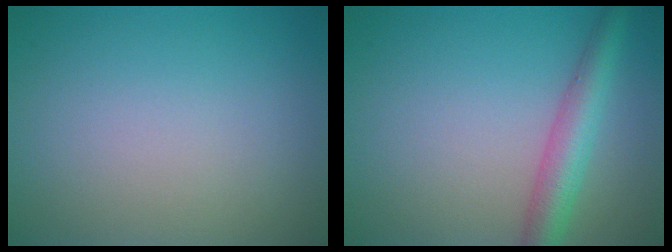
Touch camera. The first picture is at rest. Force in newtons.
{"total": 4.1, "press": 4.1, "slide": 0.0}